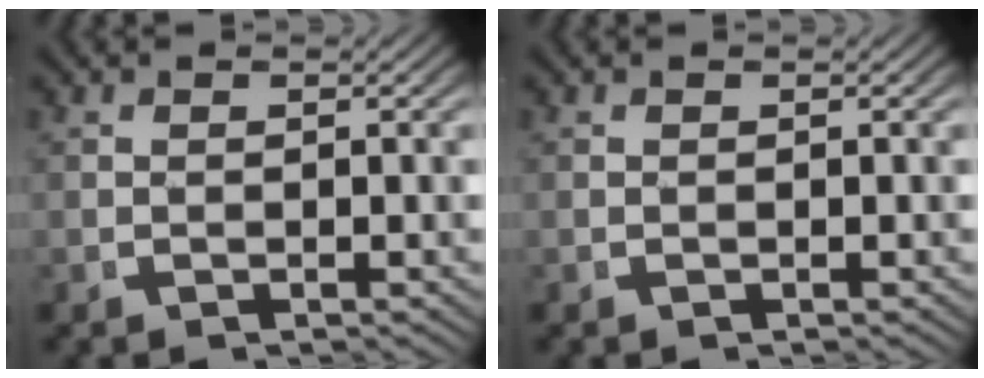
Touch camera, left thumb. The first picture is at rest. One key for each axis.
{"total": 0.0}